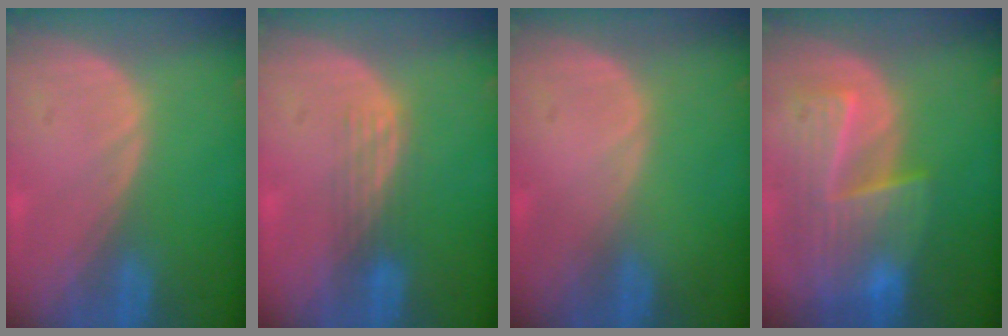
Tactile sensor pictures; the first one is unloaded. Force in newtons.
{"total": 3.0, "press": 2.7, "slide": 1.3}
{"total": 0.0}
{"total": 9.6, "press": 8.4, "slide": 4.7}